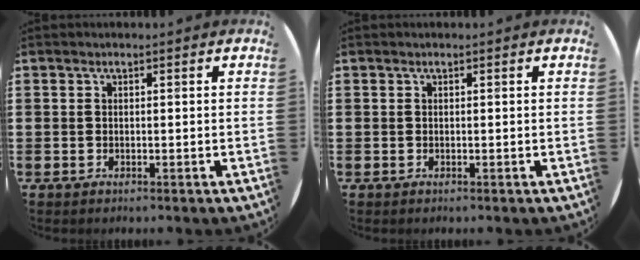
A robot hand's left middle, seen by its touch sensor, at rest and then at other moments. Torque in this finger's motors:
{"motor_torque": [-0.15, 0.02, -0.04, -0.01]}